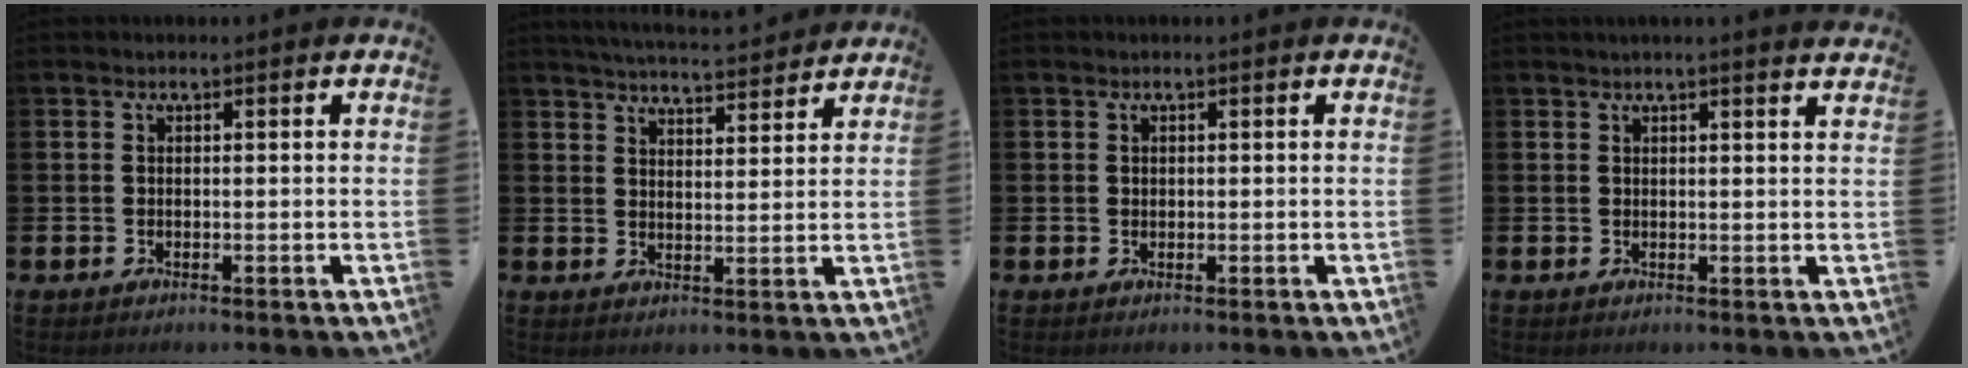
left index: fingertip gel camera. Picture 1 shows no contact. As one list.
[{"total": 5.0, "force": [5.0, 0.2, 0.6], "torque": [-0.021, -0.032, 0.087]}, {"total": 0.6, "force": [0.4, 0.4, 0.1], "torque": [0.000, 0.003, 0.006]}, {"total": 1.6, "force": [1.5, -0.3, 0.4], "torque": [-0.004, -0.006, 0.027]}]